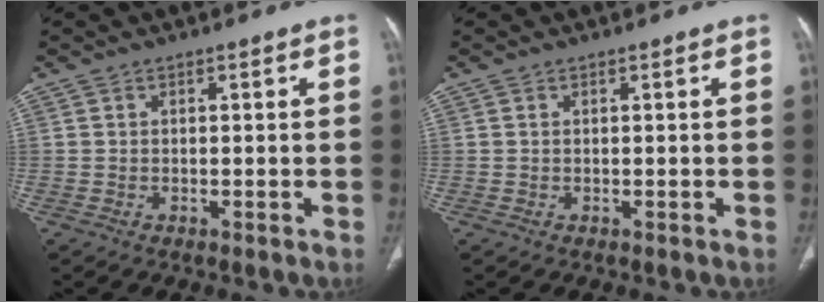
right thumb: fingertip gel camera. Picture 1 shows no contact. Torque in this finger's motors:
{"motor_torque": [0.12, 0.14, 0.10, -0.50, -0.03]}